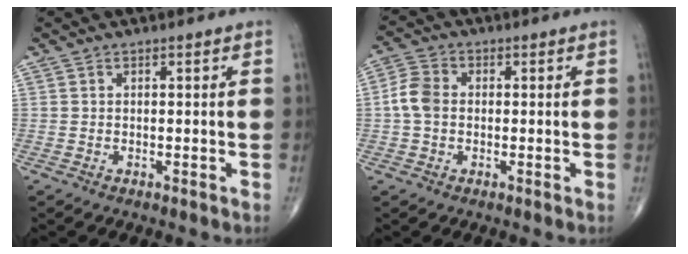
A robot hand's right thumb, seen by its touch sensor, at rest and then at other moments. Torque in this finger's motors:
{"motor_torque": [-0.31, 0.36, 0.32, -0.14, 0.02]}